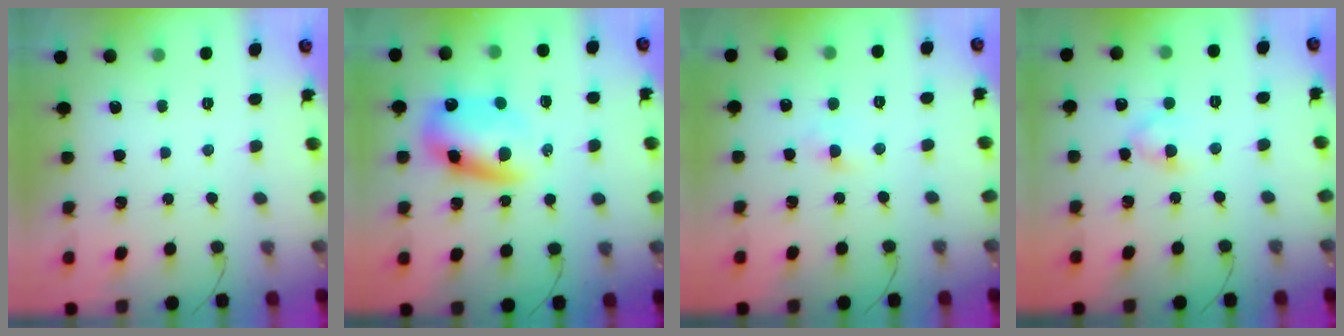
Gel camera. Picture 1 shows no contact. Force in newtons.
{"total": 10.6, "press": 10.4, "slide": 2.5}
{"total": 2.6, "press": 2.3, "slide": 1.1}
{"total": 3.5, "press": 3.3, "slide": 1.4}